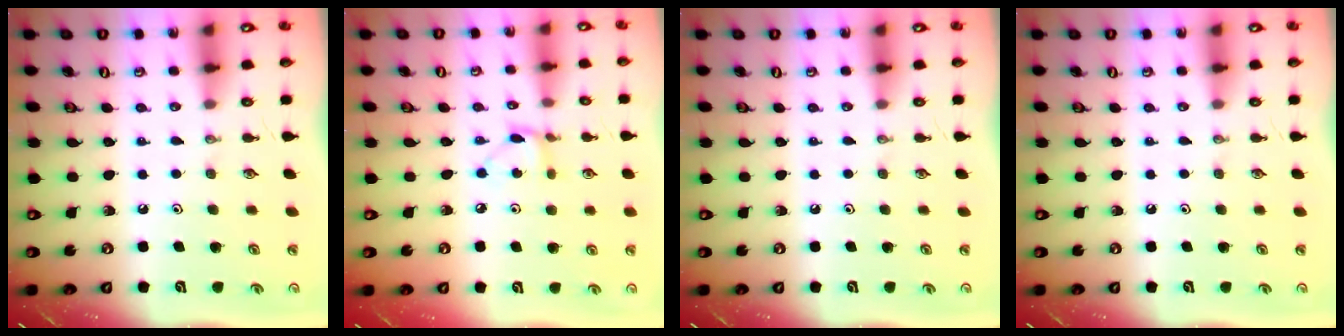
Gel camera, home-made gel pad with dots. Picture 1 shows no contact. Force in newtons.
{"total": 5.0, "press": 4.9, "slide": 0.5}
{"total": 0.0}
{"total": 0.0}